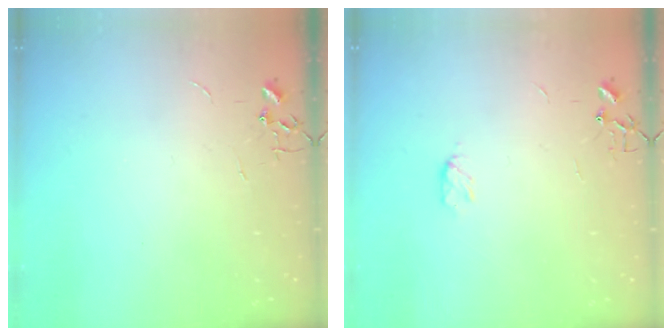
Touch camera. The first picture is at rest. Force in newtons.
{"total": 3.9, "press": 3.8, "slide": 0.6}